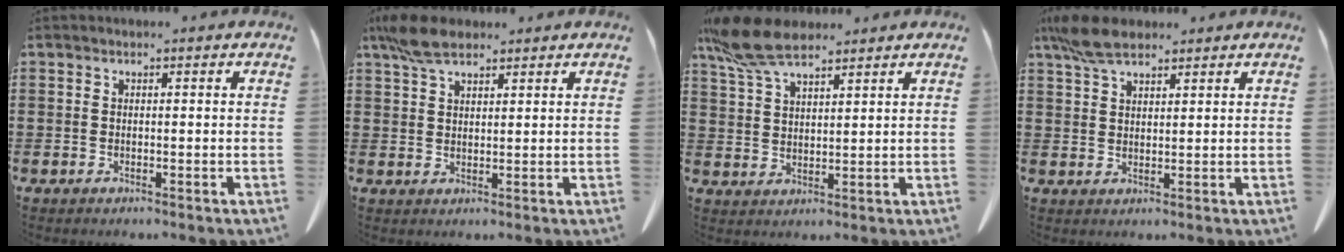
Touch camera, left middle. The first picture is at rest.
{"total": 5.8, "force": [4.2, 2.2, 3.4], "torque": [-0.078, 0.004, 0.078]}
{"total": 9.0, "force": [6.7, 2.6, 5.4], "torque": [-0.134, -0.012, 0.123]}
{"total": 6.1, "force": [4.5, 2.2, 3.5], "torque": [-0.081, 0.001, 0.086]}